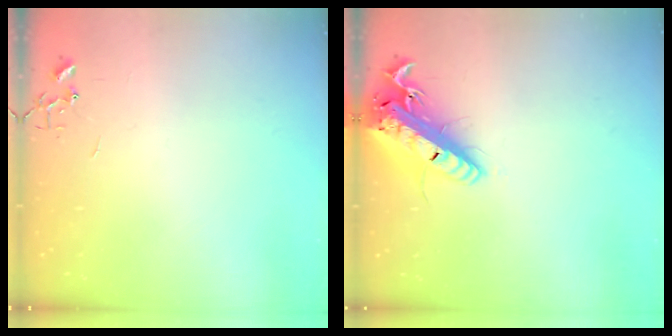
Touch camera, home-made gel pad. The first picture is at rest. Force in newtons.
{"total": 21.8, "press": 21.4, "slide": 4.2}